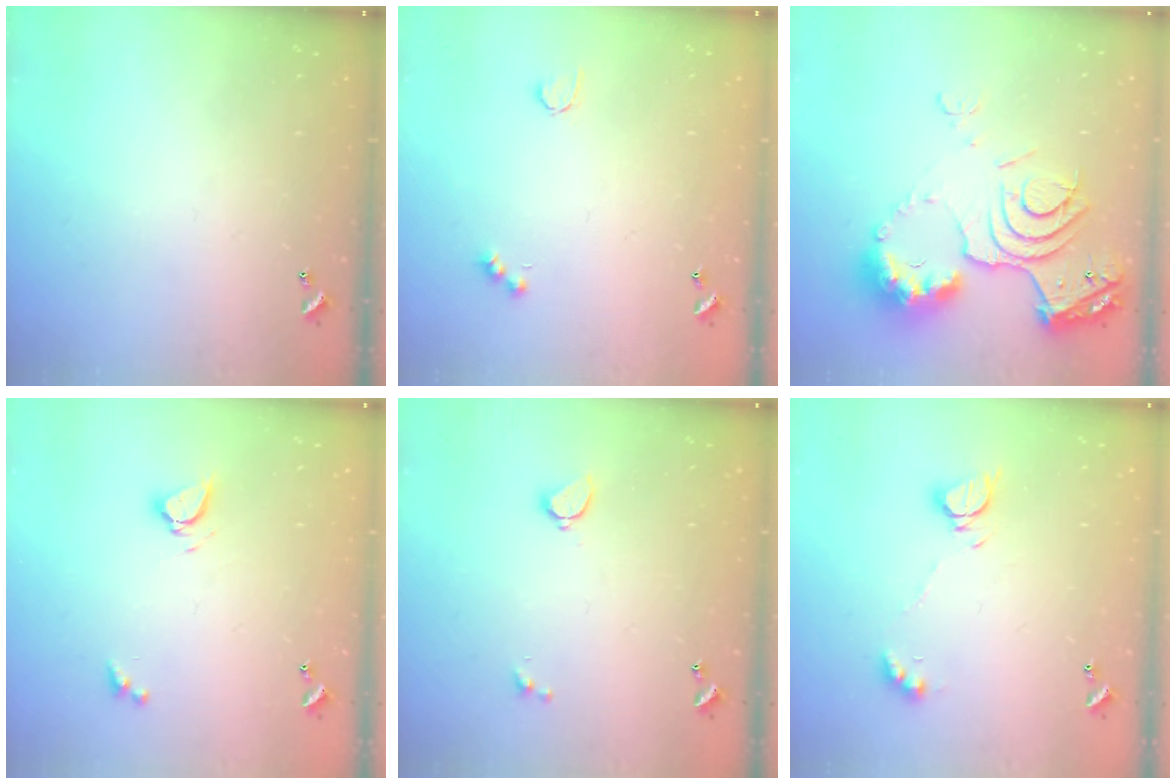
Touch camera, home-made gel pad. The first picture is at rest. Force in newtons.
{"total": 4.4, "press": 4.3, "slide": 0.9}
{"total": 15.1, "press": 15.0, "slide": 1.3}
{"total": 3.3, "press": 3.3, "slide": 0.5}
{"total": 1.7, "press": 1.6, "slide": 0.5}
{"total": 6.6, "press": 6.6, "slide": 0.7}